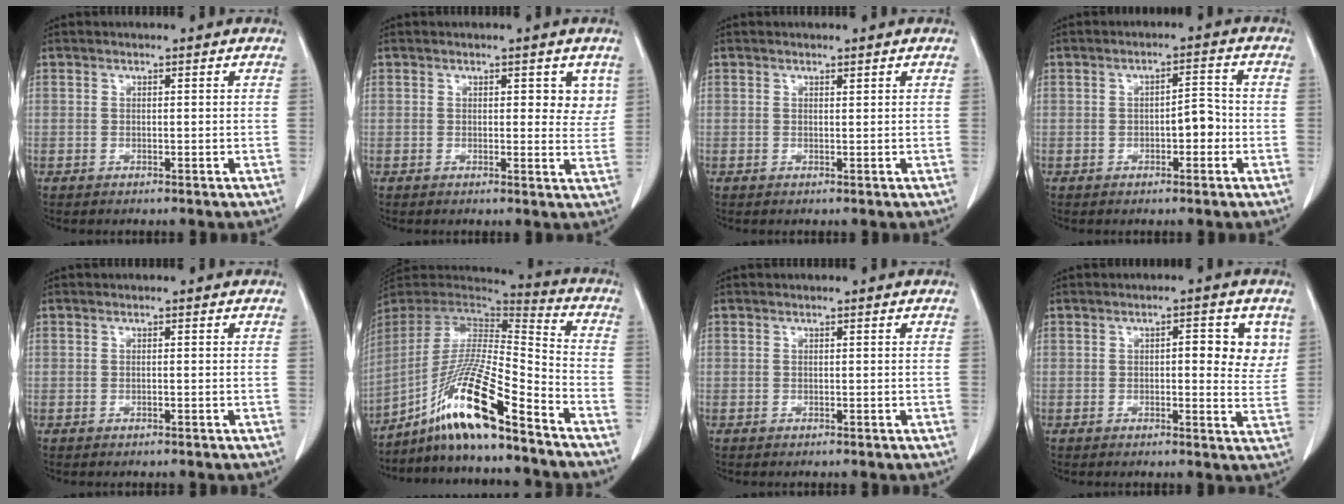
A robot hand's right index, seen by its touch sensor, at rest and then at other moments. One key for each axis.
{"total": 3.6, "fx": 1.7, "fy": 1.9, "fz": 2.6, "tx": -0.013, "ty": -0.008, "tz": 0.015}
{"total": 0.0}
{"total": 3.8, "fx": -0.9, "fy": 1.4, "fz": 3.4, "tx": -0.052, "ty": 0.014, "tz": -0.011}
{"total": 0.0}
{"total": 17.3, "fx": -11.9, "fy": 0.6, "fz": 12.6, "tx": -0.256, "ty": -0.011, "tz": -0.220}
{"total": 0.0}
{"total": 6.1, "fx": 1.9, "fy": 2.2, "fz": 5.3, "tx": -0.056, "ty": 0.001, "tz": 0.018}